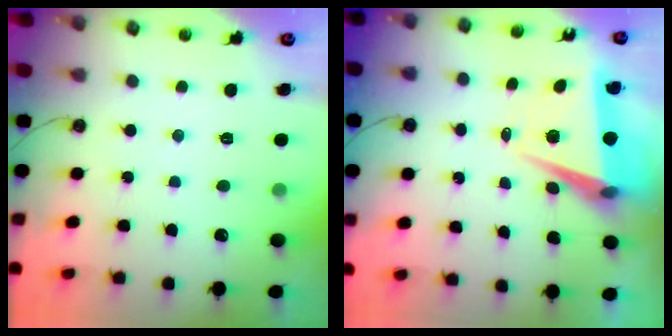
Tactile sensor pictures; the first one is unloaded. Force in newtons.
{"total": 7.3, "press": 5.8, "slide": 4.4}